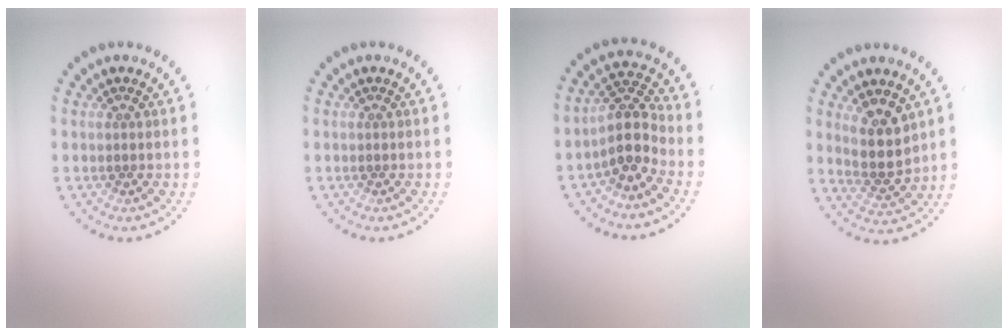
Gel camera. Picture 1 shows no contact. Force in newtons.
{"total": 0.0}
{"total": 3.5, "press": 2.7, "slide": 2.2}
{"total": 4.1, "press": 3.8, "slide": 1.6}